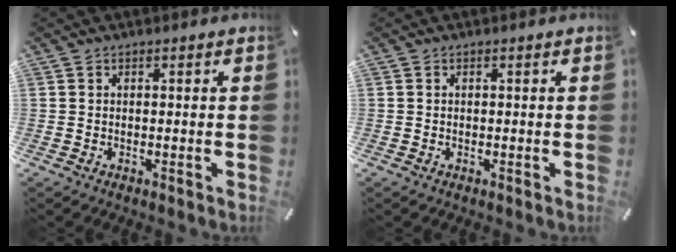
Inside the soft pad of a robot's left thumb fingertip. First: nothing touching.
{"total": 0.0}